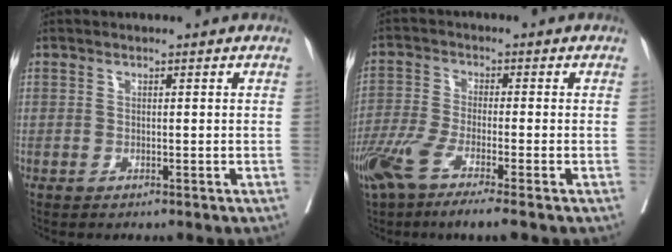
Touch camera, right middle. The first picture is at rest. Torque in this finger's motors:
{"motor_torque": [1.18, -0.96, 0.22, 0.10]}